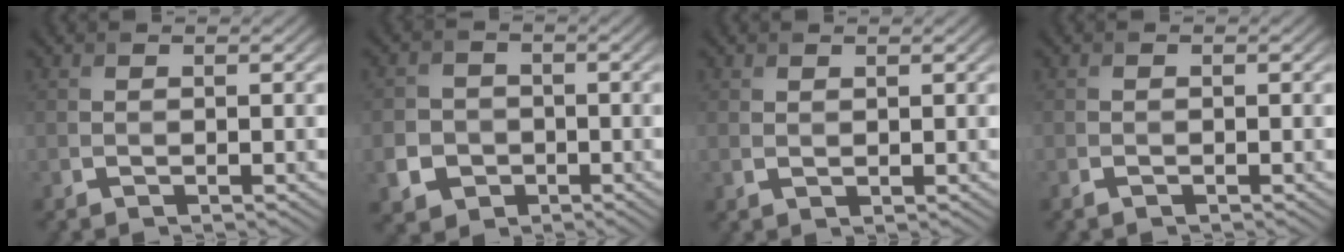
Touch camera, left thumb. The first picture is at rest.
{"total": 5.4, "force": [-1.9, 4.8, 1.4], "torque": [-0.036, -0.013, -0.050]}
{"total": 0.7, "force": [0.6, 0.3, 0.2], "torque": [-0.008, -0.003, 0.013]}
{"total": 0.9, "force": [-0.6, 0.4, 0.4], "torque": [-0.010, -0.002, -0.012]}